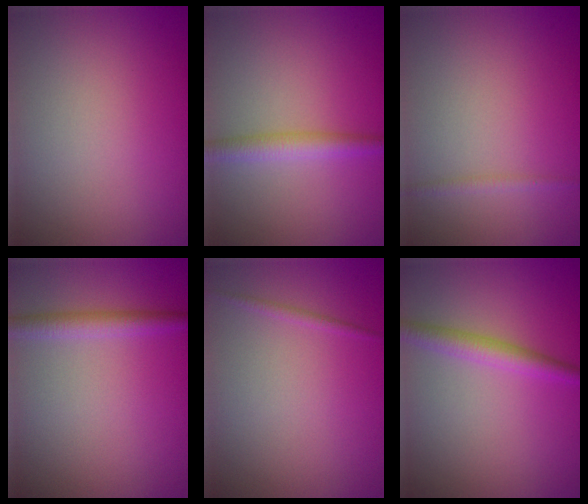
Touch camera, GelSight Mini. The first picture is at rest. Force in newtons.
{"total": 2.6, "press": 2.6, "slide": 0.1}
{"total": 0.9, "press": 0.9, "slide": 0.1}
{"total": 2.3, "press": 2.3, "slide": 0.1}
{"total": 0.7, "press": 0.7, "slide": 0.0}
{"total": 2.6, "press": 2.6, "slide": 0.1}